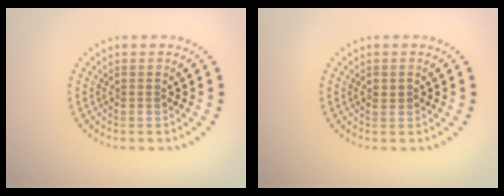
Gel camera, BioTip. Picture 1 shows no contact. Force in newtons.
{"total": 0.8, "press": 0.8, "slide": 0.1}